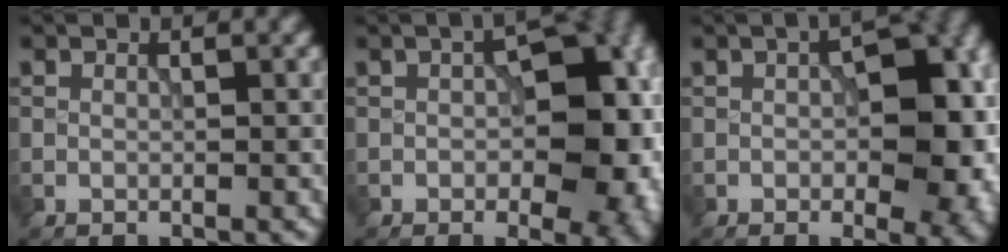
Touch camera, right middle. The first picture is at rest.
{"total": 11.7, "force": [-0.4, 6.8, 9.6], "torque": [-0.091, 0.007, -0.006]}
{"total": 10.6, "force": [-0.1, 5.5, 9.0], "torque": [-0.099, 0.010, 0.000]}